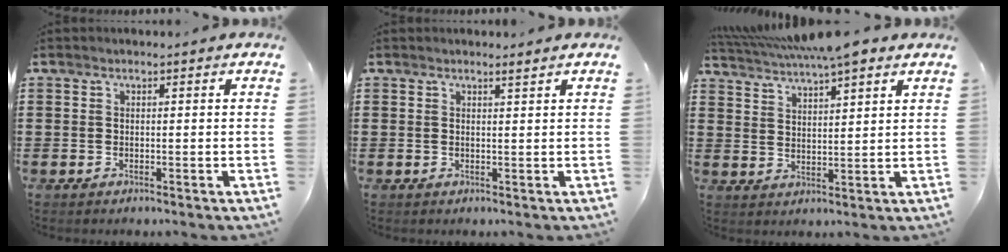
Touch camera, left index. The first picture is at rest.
{"total": 1.1, "force": [1.0, -0.1, 0.5], "torque": [-0.012, -0.002, 0.018]}
{"total": 5.8, "force": [4.9, 1.0, 2.9], "torque": [-0.071, -0.008, 0.087]}